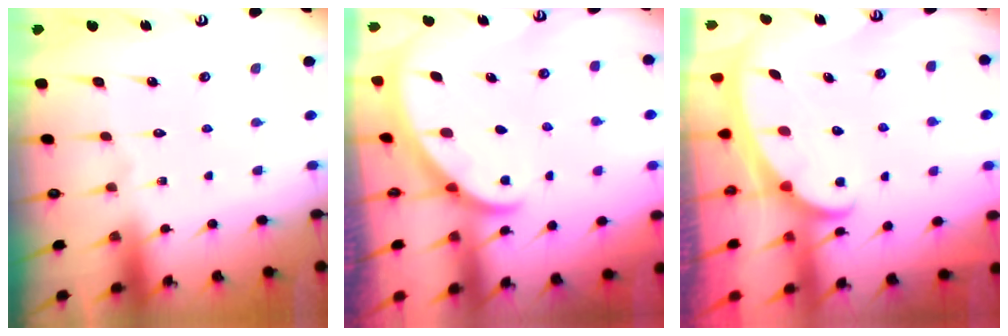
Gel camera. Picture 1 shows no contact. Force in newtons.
{"total": 2.1, "press": 2.1, "slide": 0.1}
{"total": 2.3, "press": 2.3, "slide": 0.3}